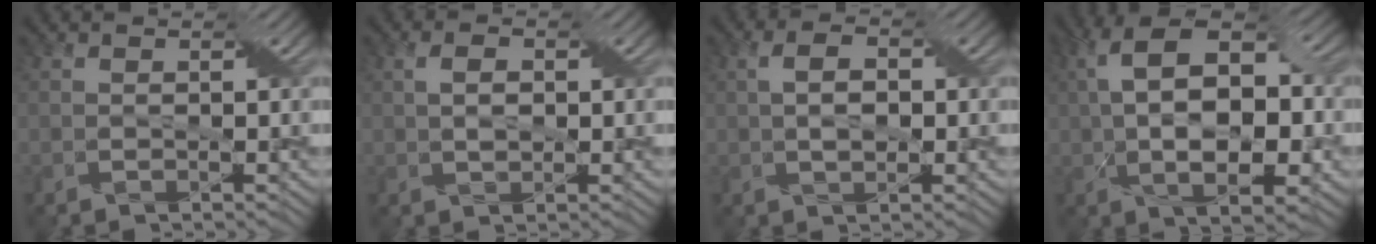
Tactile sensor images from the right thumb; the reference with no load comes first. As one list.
[{"total": 2.7, "force": [0.4, 1.5, 2.1], "torque": [-0.038, -0.001, 0.010]}, {"total": 3.6, "force": [0.2, 1.9, 3.1], "torque": [-0.062, 0.001, 0.001]}, {"total": 14.0, "force": [0.6, 7.2, 12.0], "torque": [-0.202, 0.014, 0.010]}]